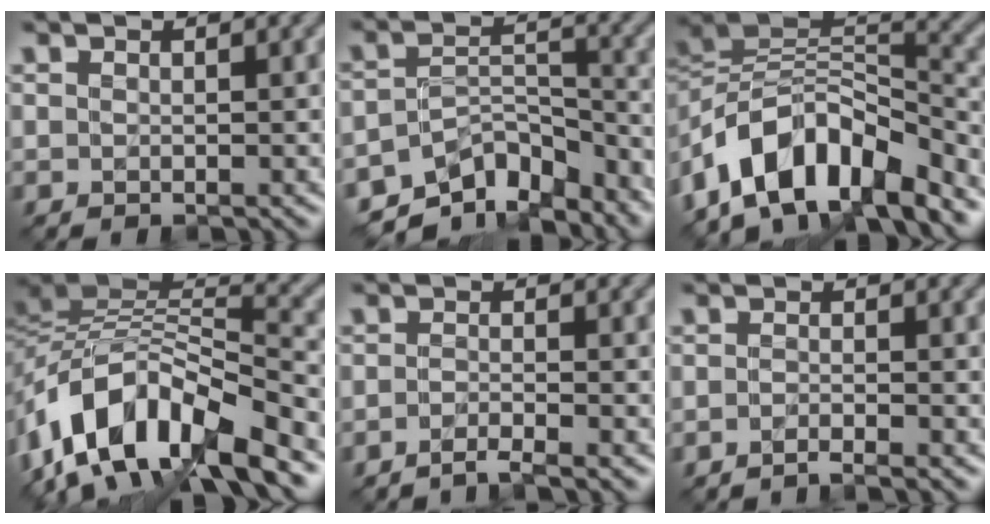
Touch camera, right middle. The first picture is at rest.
{"total": 9.2, "force": [-7.7, 3.8, 3.4], "torque": [-0.049, -0.011, -0.120]}
{"total": 10.5, "force": [-6.6, 5.1, 6.4], "torque": [-0.097, 0.011, -0.130]}
{"total": 12.1, "force": [-7.4, 5.7, 7.7], "torque": [-0.144, 0.011, -0.143]}
{"total": 2.1, "force": [-1.8, 0.2, 1.1], "torque": [-0.012, -0.007, -0.044]}
{"total": 1.6, "force": [-1.5, 0.1, 0.7], "torque": [-0.003, -0.009, -0.035]}